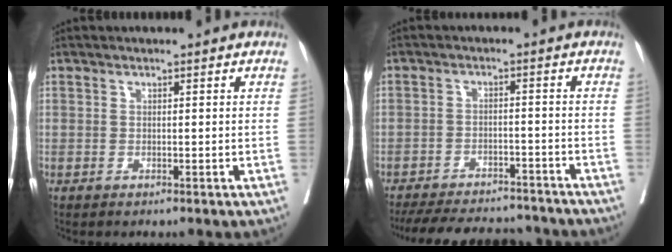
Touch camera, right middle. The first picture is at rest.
{"total": 16.0, "force": [-14.3, 5.1, 5.1], "torque": [-0.108, 0.002, -0.194]}